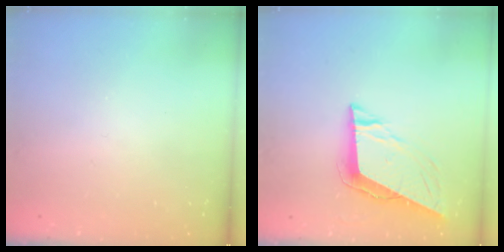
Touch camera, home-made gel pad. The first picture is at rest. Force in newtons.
{"total": 10.4, "press": 9.8, "slide": 3.5}